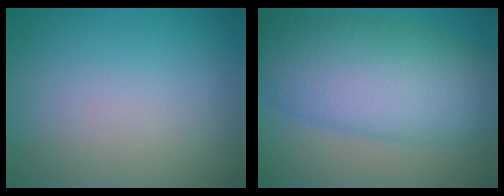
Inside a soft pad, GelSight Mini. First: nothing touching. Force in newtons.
{"total": 10.5, "press": 10.5, "slide": 0.2}